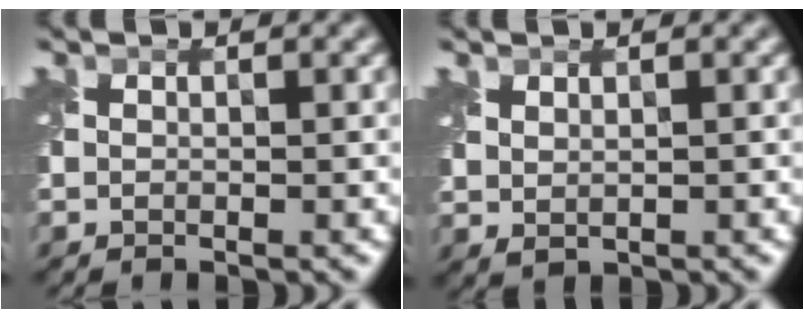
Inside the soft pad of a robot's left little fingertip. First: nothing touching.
{"total": 1.1, "force": [0.8, 0.5, 0.6], "torque": [-0.016, -0.003, 0.021]}